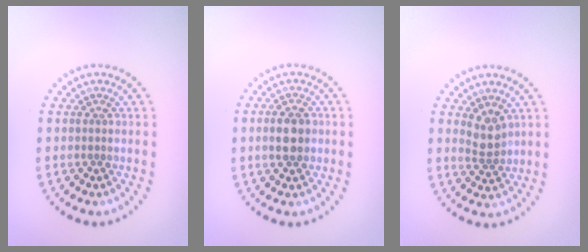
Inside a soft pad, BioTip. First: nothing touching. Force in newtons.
{"total": 3.0, "press": 3.0, "slide": 0.1}
{"total": 2.2, "press": 1.8, "slide": 1.3}